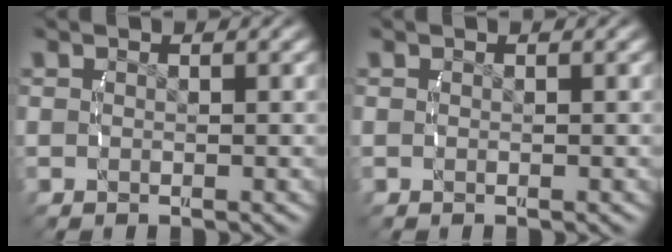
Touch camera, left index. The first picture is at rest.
{"total": 0.0}